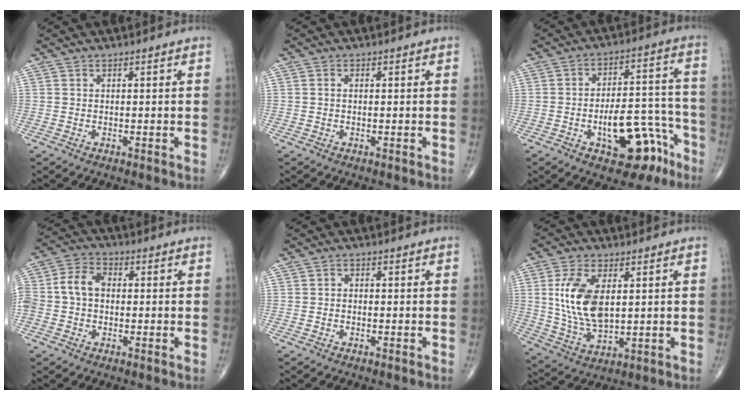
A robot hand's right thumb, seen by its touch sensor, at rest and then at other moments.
{"total": 0.6, "force": [0.0, 0.4, 0.5], "torque": [-0.012, 0.001, 0.000]}
{"total": 15.5, "force": [-7.4, 7.3, 11.5], "torque": [-0.128, 0.065, -0.095]}
{"total": 9.7, "force": [0.0, 7.3, 6.4], "torque": [-0.127, 0.036, -0.007]}
{"total": 1.0, "force": [-0.2, 0.7, 0.6], "torque": [-0.003, 0.003, -0.008]}
{"total": 13.0, "force": [2.4, 6.9, 10.8], "torque": [-0.212, -0.014, 0.055]}